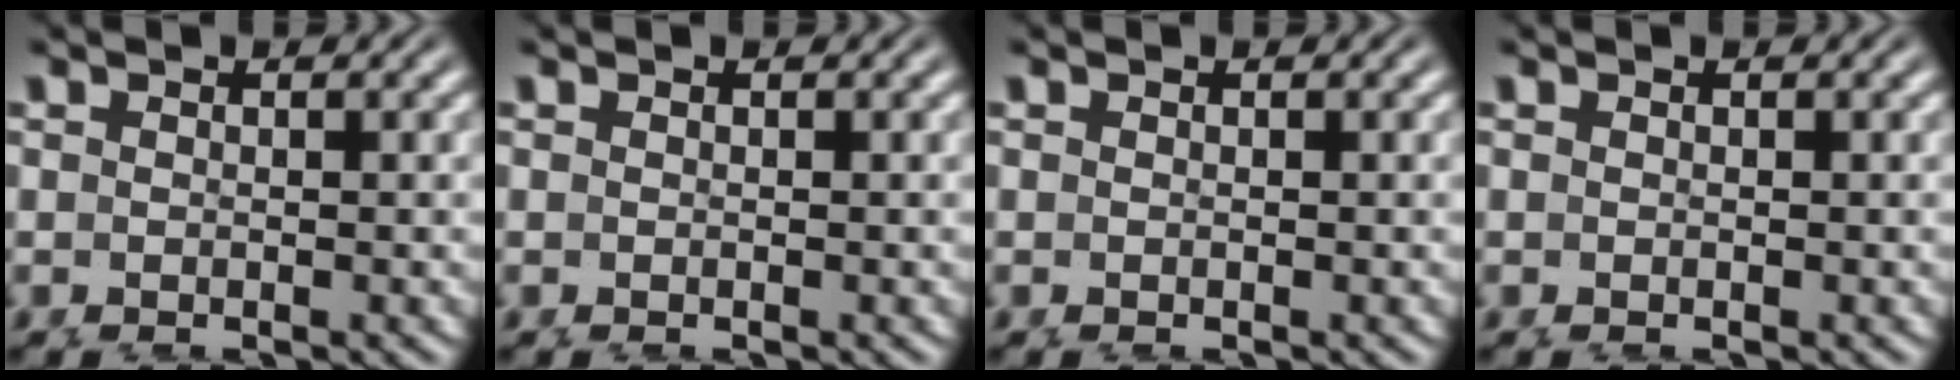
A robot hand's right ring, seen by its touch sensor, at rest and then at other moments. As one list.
[{"total": 0.0}, {"total": 0.0}, {"total": 0.0}]